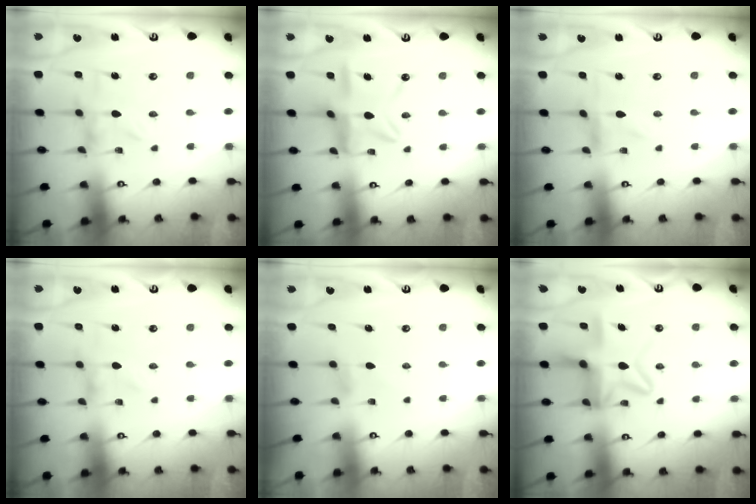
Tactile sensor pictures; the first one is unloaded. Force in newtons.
{"total": 12.7, "press": 12.6, "slide": 1.3}
{"total": 0.0}
{"total": 0.0}
{"total": 2.1, "press": 2.0, "slide": 0.3}
{"total": 12.4, "press": 12.4, "slide": 1.1}